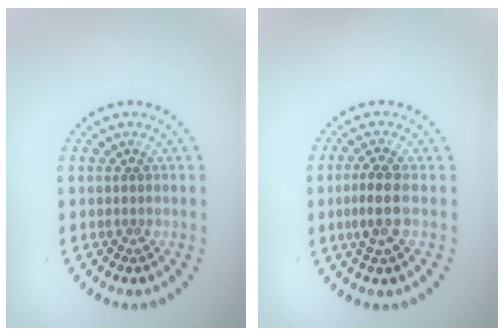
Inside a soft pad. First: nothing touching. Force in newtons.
{"total": 2.7, "press": 2.5, "slide": 1.0}